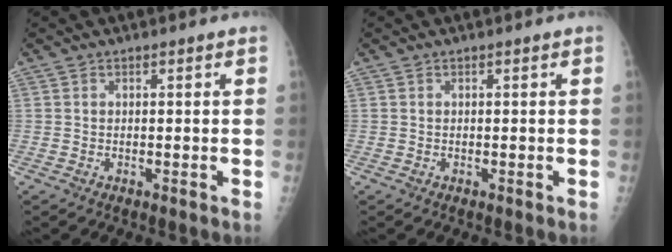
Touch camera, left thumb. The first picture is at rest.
{"total": 0.0}